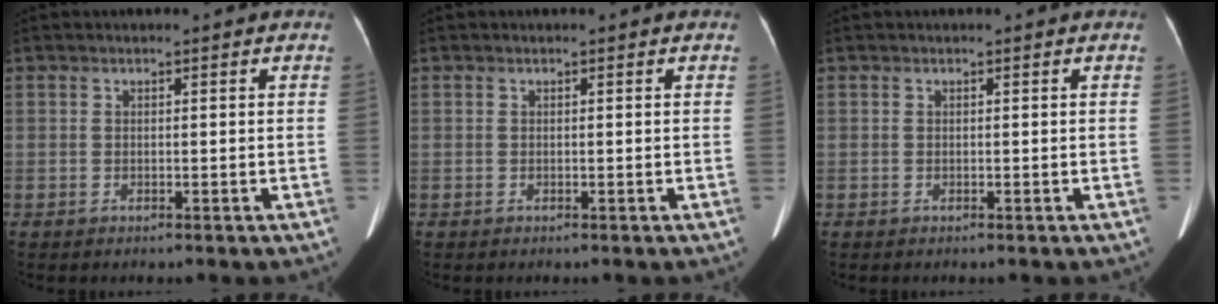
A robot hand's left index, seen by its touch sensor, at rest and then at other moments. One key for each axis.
{"total": 0.0}
{"total": 0.0}